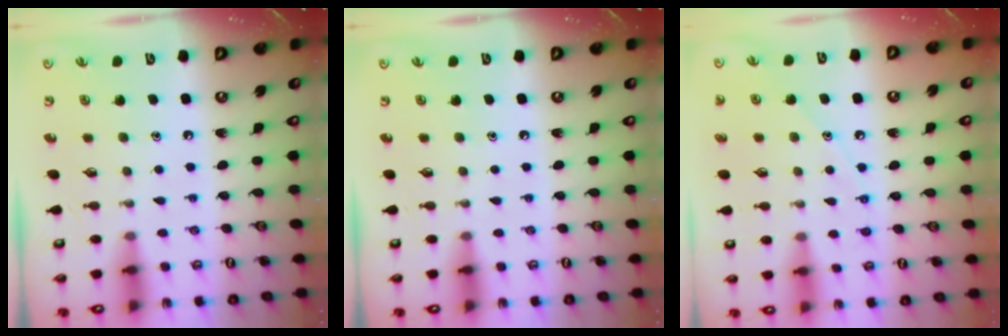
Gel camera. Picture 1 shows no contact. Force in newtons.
{"total": 0.0}
{"total": 7.1, "press": 7.1, "slide": 0.2}